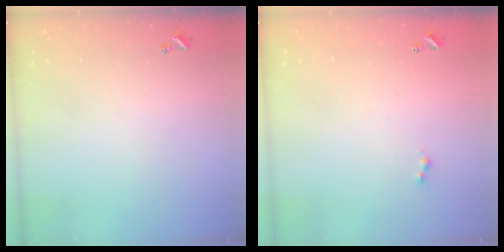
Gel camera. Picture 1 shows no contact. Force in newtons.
{"total": 0.8, "press": 0.5, "slide": 0.5}